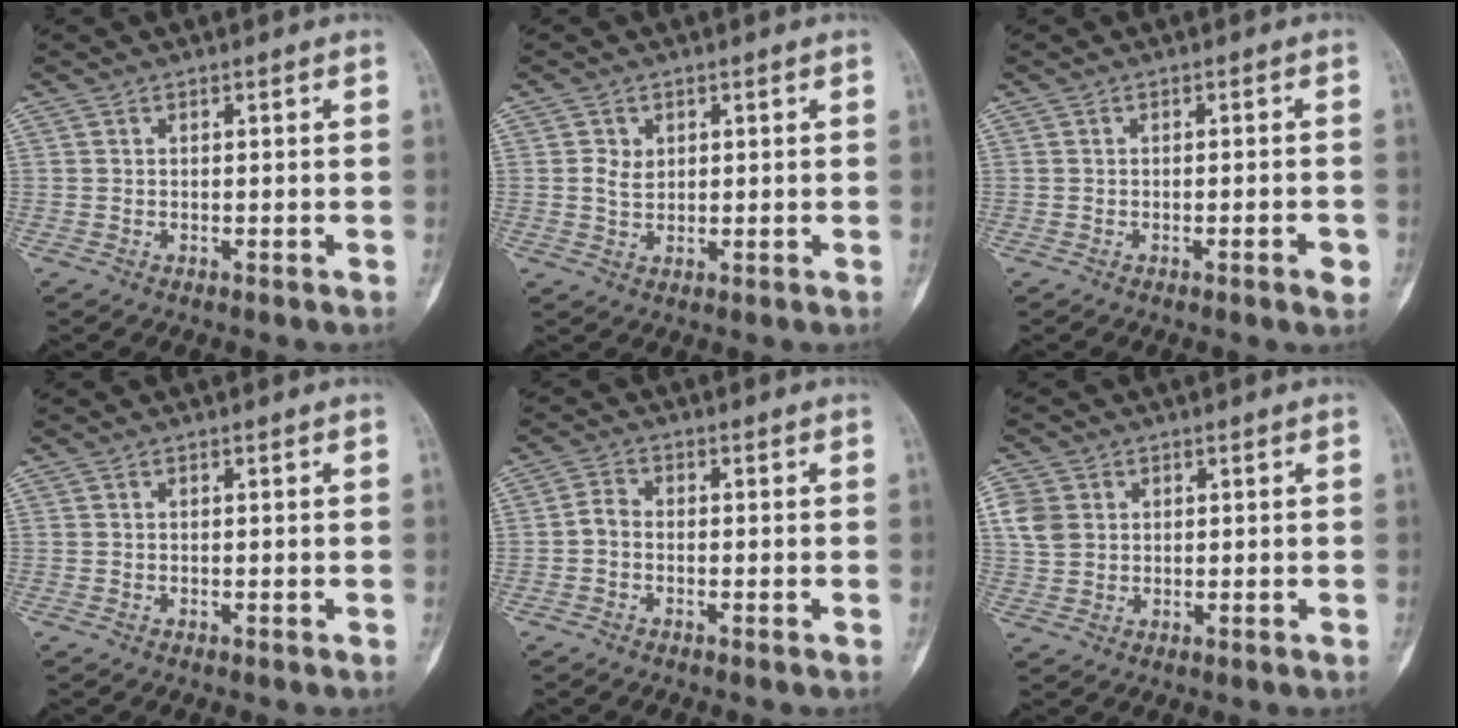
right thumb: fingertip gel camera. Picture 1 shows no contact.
{"total": 2.6, "force": [0.7, 2.1, 1.4], "torque": [-0.015, -0.003, 0.015]}
{"total": 2.6, "force": [-1.1, 0.5, 2.3], "torque": [-0.032, 0.003, -0.014]}
{"total": 0.0}
{"total": 2.5, "force": [-0.8, 1.7, 1.7], "torque": [-0.030, 0.011, -0.025]}
{"total": 5.5, "force": [1.4, 4.6, 2.7], "torque": [-0.046, 0.003, 0.028]}